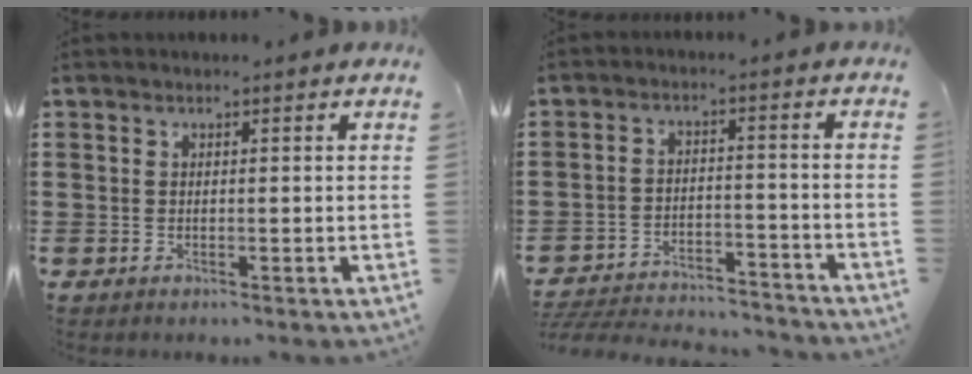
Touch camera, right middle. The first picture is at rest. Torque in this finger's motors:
{"motor_torque": [1.42, -0.72, 0.66, 0.20]}